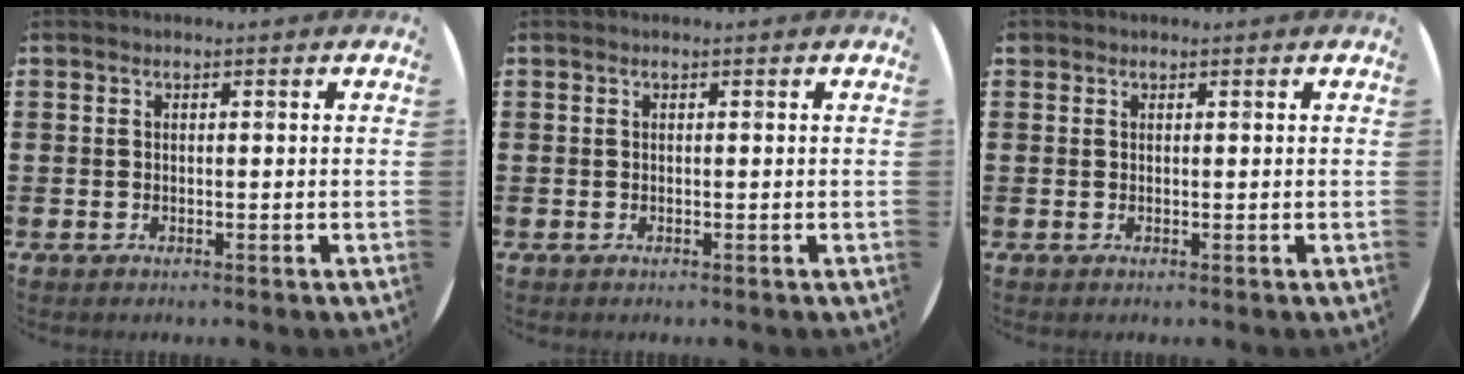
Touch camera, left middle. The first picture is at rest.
{"total": 0.0}
{"total": 0.0}